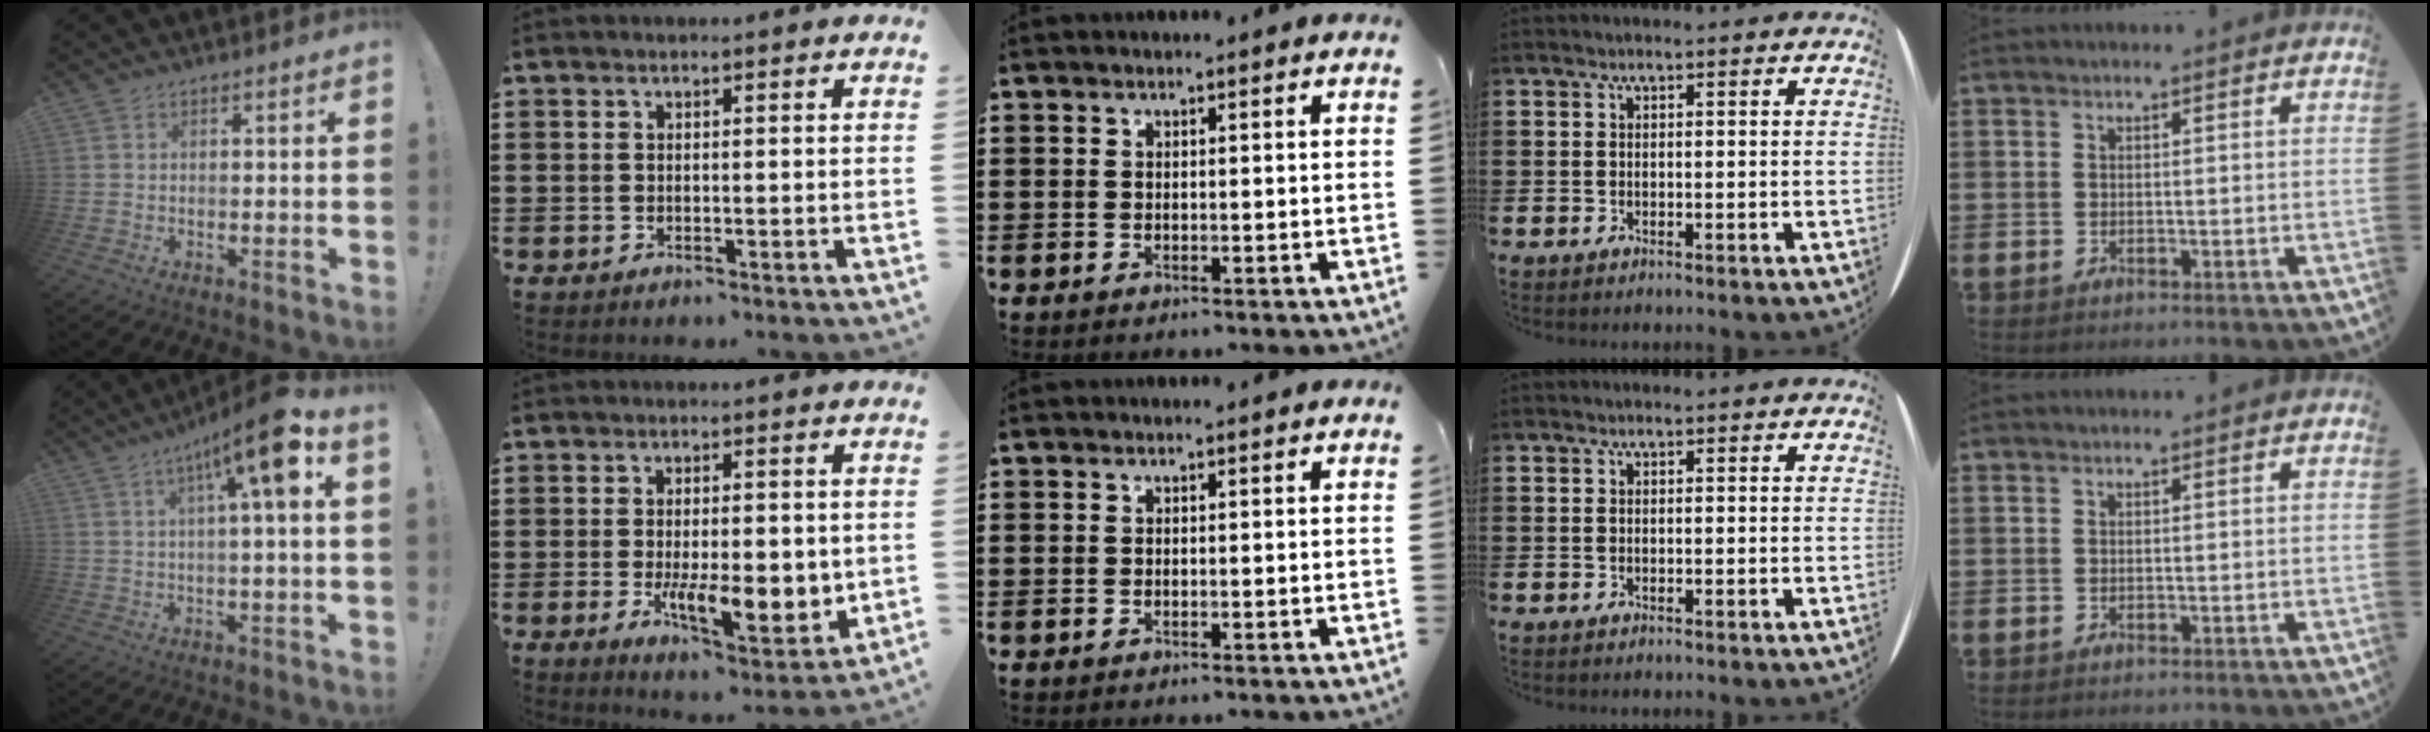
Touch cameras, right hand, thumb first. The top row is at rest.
{"thumb": {"total": 12.3, "force": [3.8, 0.7, 11.7], "torque": [-0.188, -0.022, 0.048]}, "index": {"total": 9.0, "force": [-1.1, 3.8, 8.0], "torque": [-0.123, -0.009, -0.017]}}